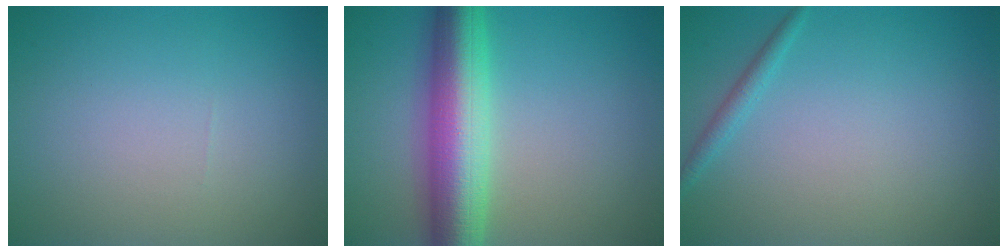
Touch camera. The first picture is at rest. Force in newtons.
{"total": 8.6, "press": 8.6, "slide": 0.3}
{"total": 1.2, "press": 1.2, "slide": 0.1}